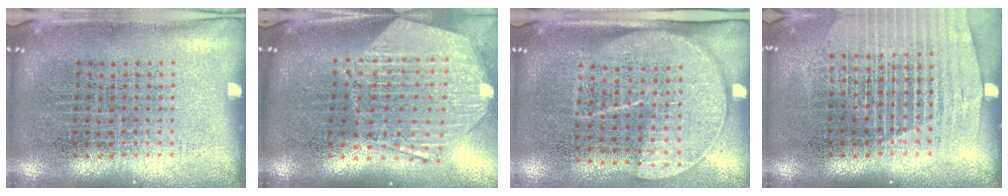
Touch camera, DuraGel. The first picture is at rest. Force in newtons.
{"total": 3.1, "press": 2.4, "slide": 1.9}
{"total": 1.8, "press": 1.5, "slide": 1.0}
{"total": 1.4, "press": 1.3, "slide": 0.5}